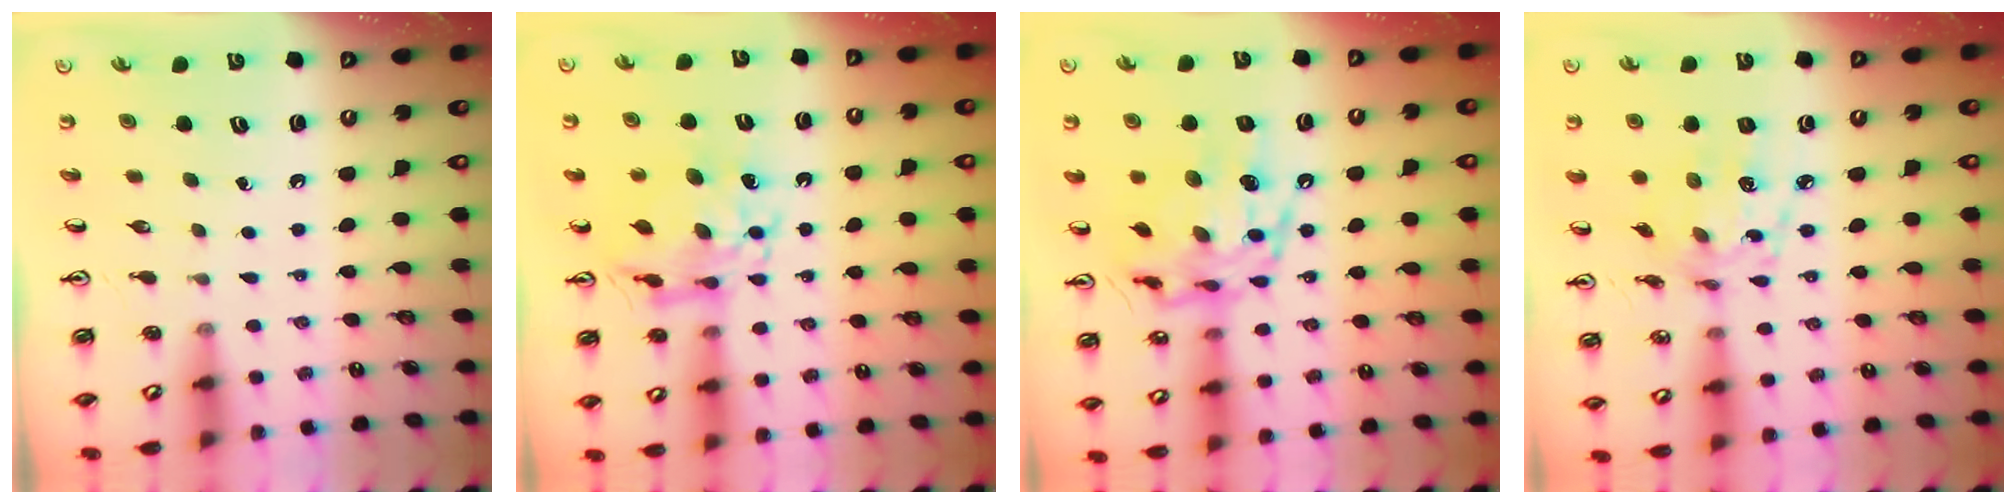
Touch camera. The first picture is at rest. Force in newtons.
{"total": 12.0, "press": 12.0, "slide": 1.0}
{"total": 15.2, "press": 15.1, "slide": 1.2}
{"total": 11.1, "press": 11.1, "slide": 0.8}